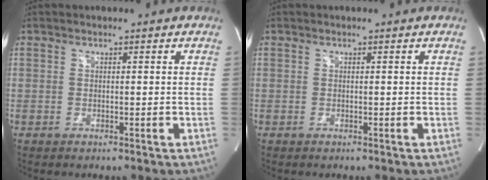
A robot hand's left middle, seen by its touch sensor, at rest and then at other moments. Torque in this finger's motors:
{"motor_torque": [0.00, 0.00, -0.03, 0.00]}